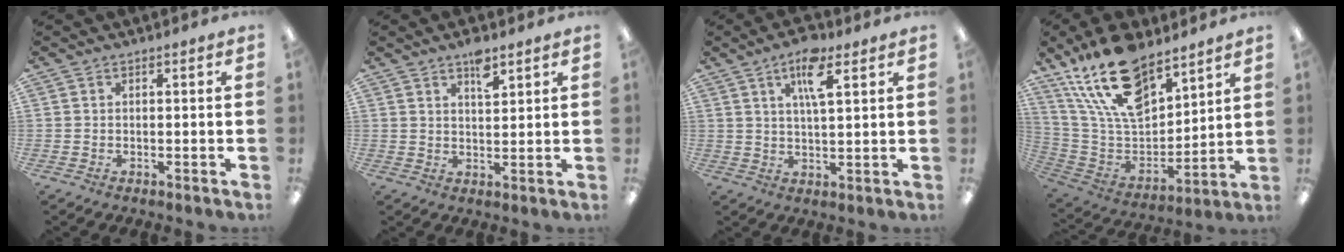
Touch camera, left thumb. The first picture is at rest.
{"total": 4.8, "force": [3.4, 1.7, 2.9], "torque": [-0.039, -0.016, 0.056]}
{"total": 8.3, "force": [4.6, 2.7, 6.4], "torque": [-0.105, -0.006, 0.073]}
{"total": 21.6, "force": [14.4, 10.5, 12.2], "torque": [-0.247, -0.073, 0.257]}